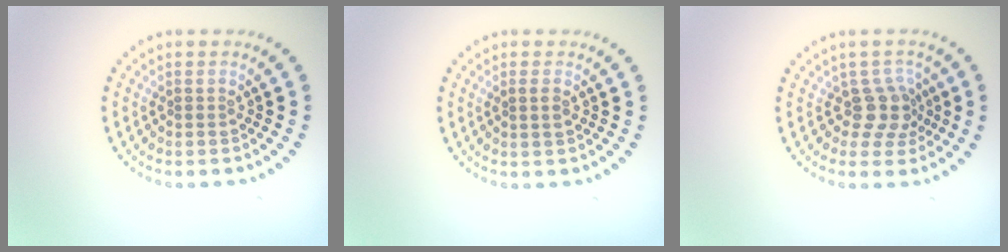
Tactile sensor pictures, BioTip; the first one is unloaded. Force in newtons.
{"total": 0.9, "press": 0.8, "slide": 0.3}
{"total": 2.7, "press": 2.1, "slide": 1.8}